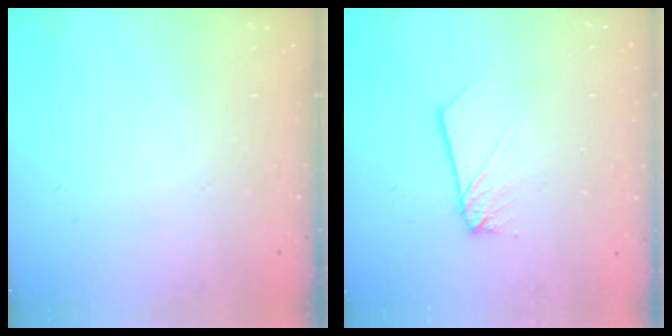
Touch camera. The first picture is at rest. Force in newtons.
{"total": 2.5, "press": 2.5, "slide": 0.1}